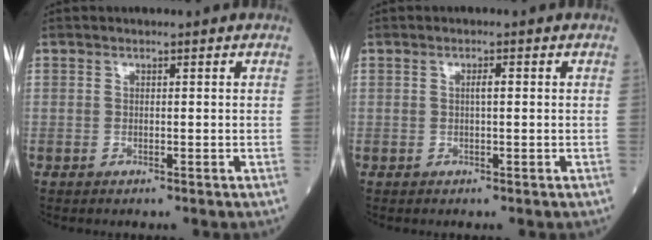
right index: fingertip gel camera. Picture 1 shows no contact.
{"total": 1.2, "force": [0.1, 0.1, 1.2], "torque": [-0.023, 0.003, 0.001]}